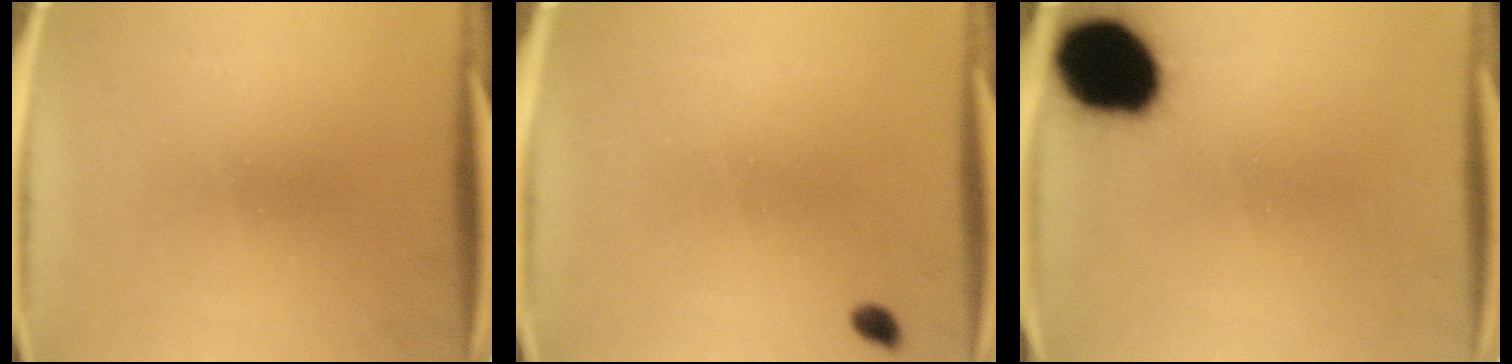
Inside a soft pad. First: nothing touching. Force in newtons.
{"total": 1.3}
{"total": 19.0}